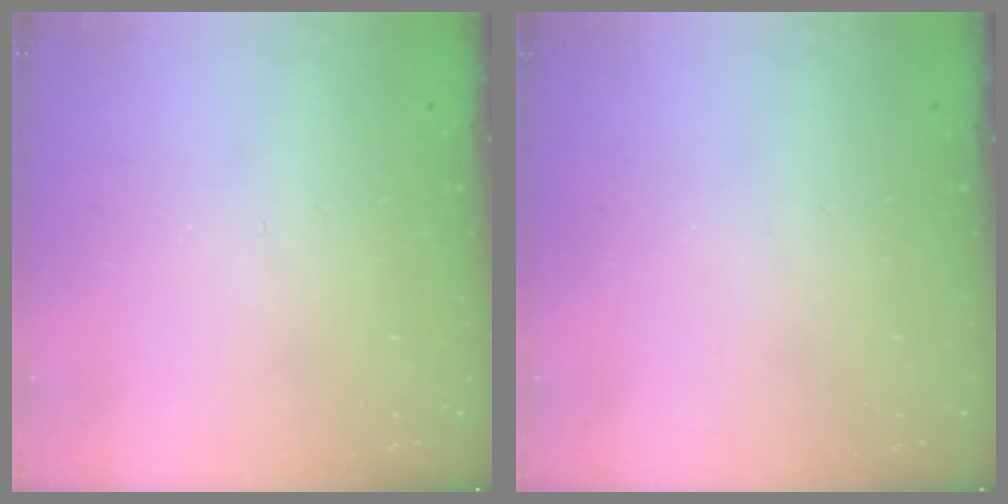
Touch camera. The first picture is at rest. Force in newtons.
{"total": 0.0}